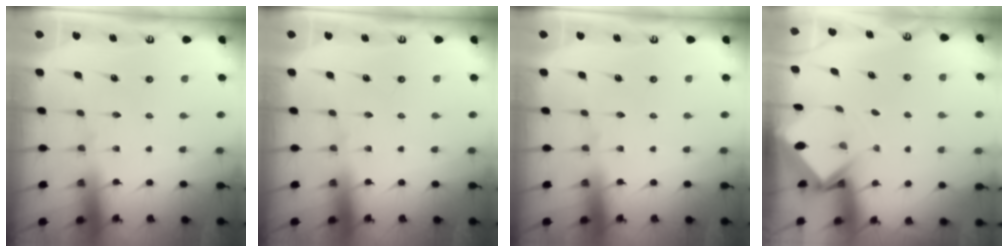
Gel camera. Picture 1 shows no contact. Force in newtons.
{"total": 0.0}
{"total": 0.0}
{"total": 2.9, "press": 2.9, "slide": 0.2}